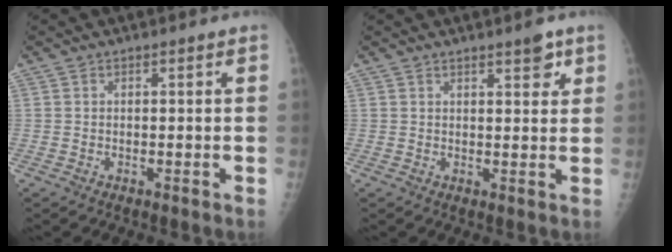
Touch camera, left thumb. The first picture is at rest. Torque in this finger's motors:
{"motor_torque": [0.02, 0.19, 0.09, 0.09, 0.02]}